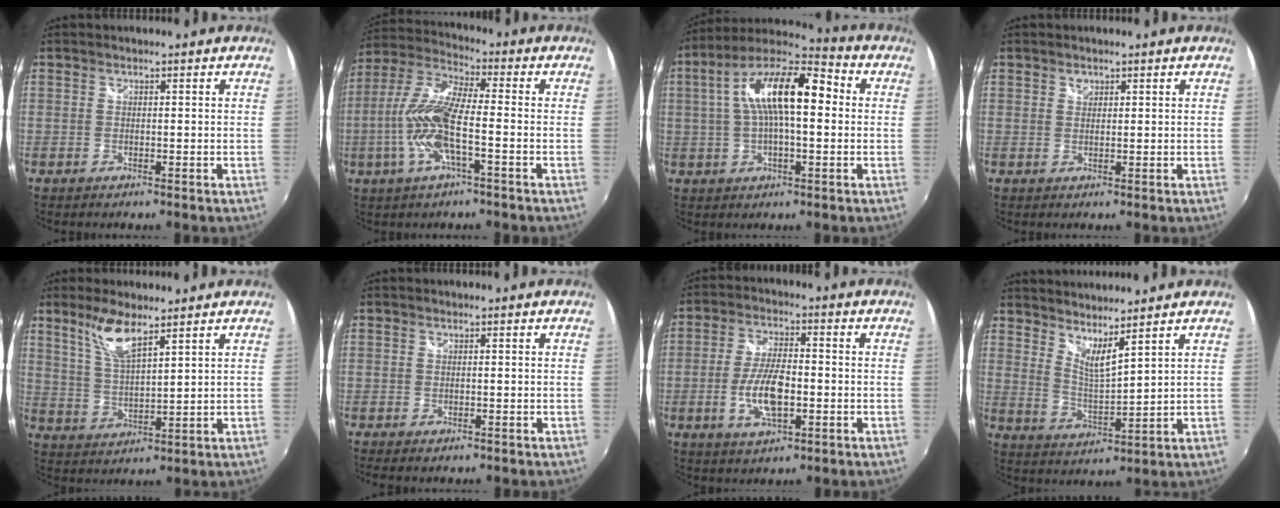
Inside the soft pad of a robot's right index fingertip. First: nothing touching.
{"total": 12.8, "force": [-3.5, 3.0, 11.9], "torque": [-0.254, -0.002, -0.070]}
{"total": 16.6, "force": [2.3, 6.1, 15.2], "torque": [-0.269, 0.026, 0.024]}
{"total": 1.2, "force": [0.7, 0.9, 0.3], "torque": [-0.002, 0.003, 0.010]}
{"total": 7.6, "force": [5.3, 1.6, 5.3], "torque": [-0.107, -0.002, 0.111]}
{"total": 1.4, "force": [-1.0, 0.6, 0.8], "torque": [-0.017, -0.007, -0.018]}
{"total": 9.5, "force": [-2.4, 3.9, 8.4], "torque": [-0.167, -0.003, -0.044]}
{"total": 7.1, "force": [6.0, 0.4, 3.7], "torque": [-0.057, -0.015, 0.104]}